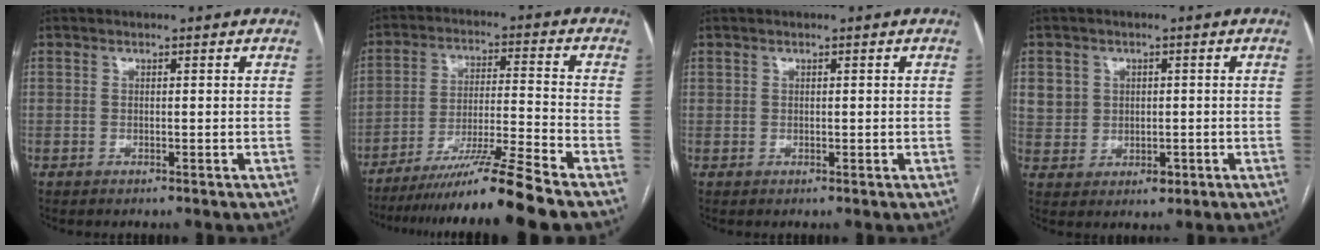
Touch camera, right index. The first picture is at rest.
{"total": 12.4, "force": [-10.1, -2.9, 6.6], "torque": [-0.103, -0.021, -0.175]}
{"total": 0.7, "force": [0.4, 0.6, 0.2], "torque": [0.001, 0.003, 0.008]}
{"total": 5.6, "force": [0.9, 5.3, 1.7], "torque": [-0.026, 0.006, 0.026]}